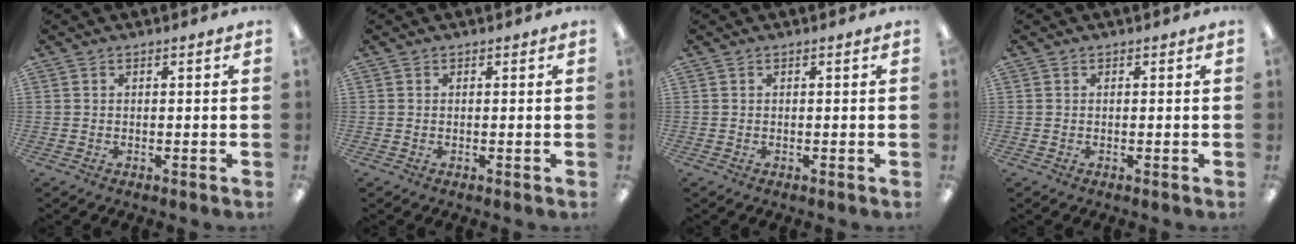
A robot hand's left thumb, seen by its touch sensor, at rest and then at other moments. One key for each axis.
{"total": 0.0}
{"total": 0.0}
{"total": 0.0}